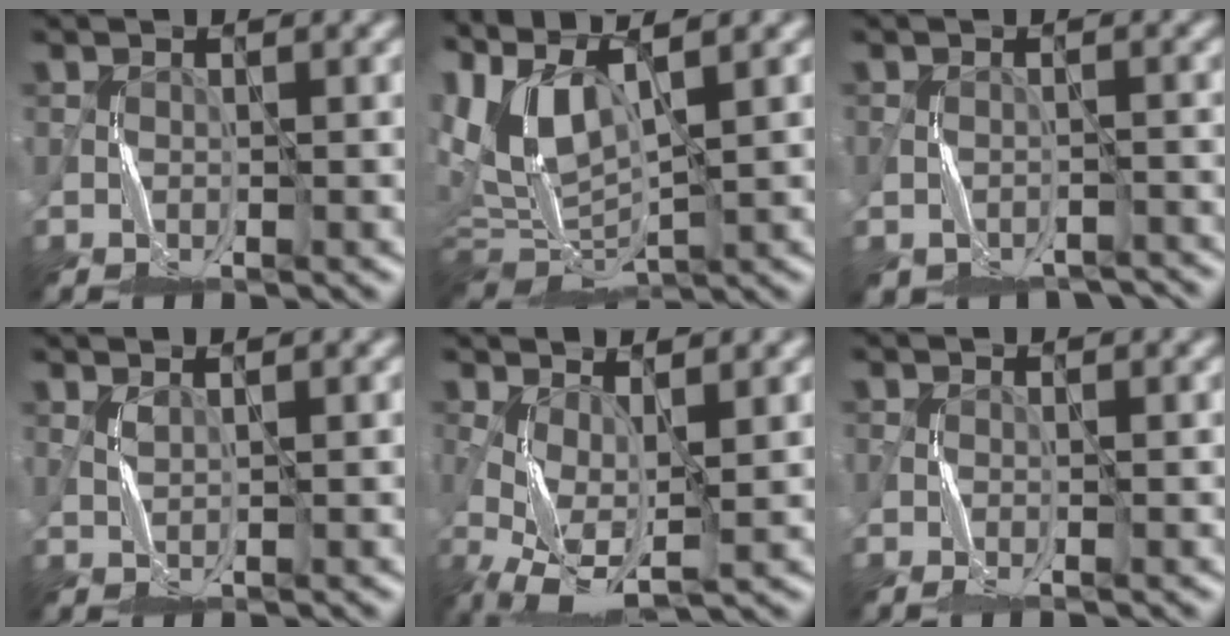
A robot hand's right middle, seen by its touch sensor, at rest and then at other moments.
{"total": 7.9, "force": [2.2, 3.9, 6.5], "torque": [-0.155, 0.006, 0.043]}
{"total": 4.5, "force": [-3.7, 2.3, 0.8], "torque": [-0.004, 0.000, -0.052]}
{"total": 0.6, "force": [0.6, 0.0, 0.0], "torque": [-0.010, 0.002, 0.015]}
{"total": 4.7, "force": [-0.8, 1.8, 4.3], "torque": [-0.097, 0.003, -0.017]}
{"total": 0.7, "force": [-0.4, 0.0, 0.6], "torque": [-0.016, -0.001, -0.009]}